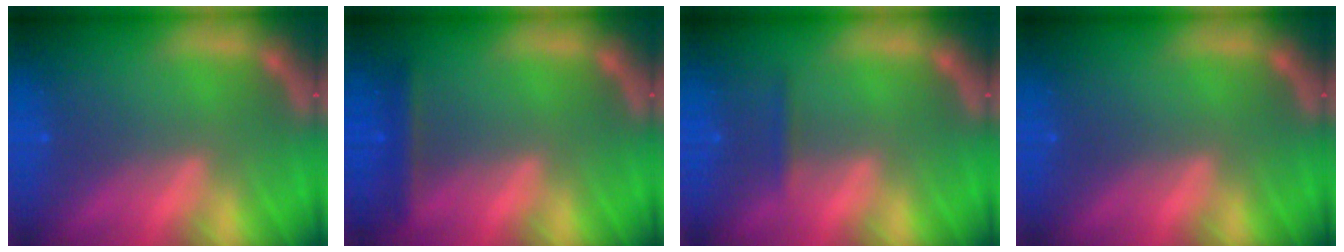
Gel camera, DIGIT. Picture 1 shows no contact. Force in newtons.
{"total": 1.9}
{"total": 0.9}
{"total": 0.0}